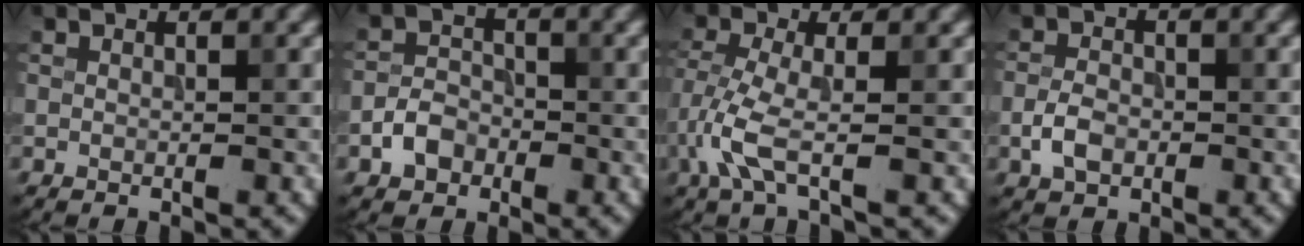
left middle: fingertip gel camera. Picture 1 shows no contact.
{"total": 2.8, "force": [-1.4, 2.0, 1.3], "torque": [-0.019, 0.007, -0.030]}
{"total": 3.9, "force": [-1.6, 1.0, 3.4], "torque": [-0.085, -0.001, -0.042]}
{"total": 2.6, "force": [-0.9, 1.7, 1.7], "torque": [-0.031, 0.003, -0.023]}